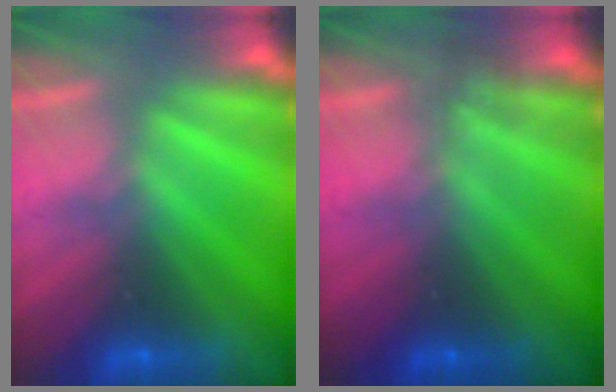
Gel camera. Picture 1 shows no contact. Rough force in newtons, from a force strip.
{"total": 1.2}